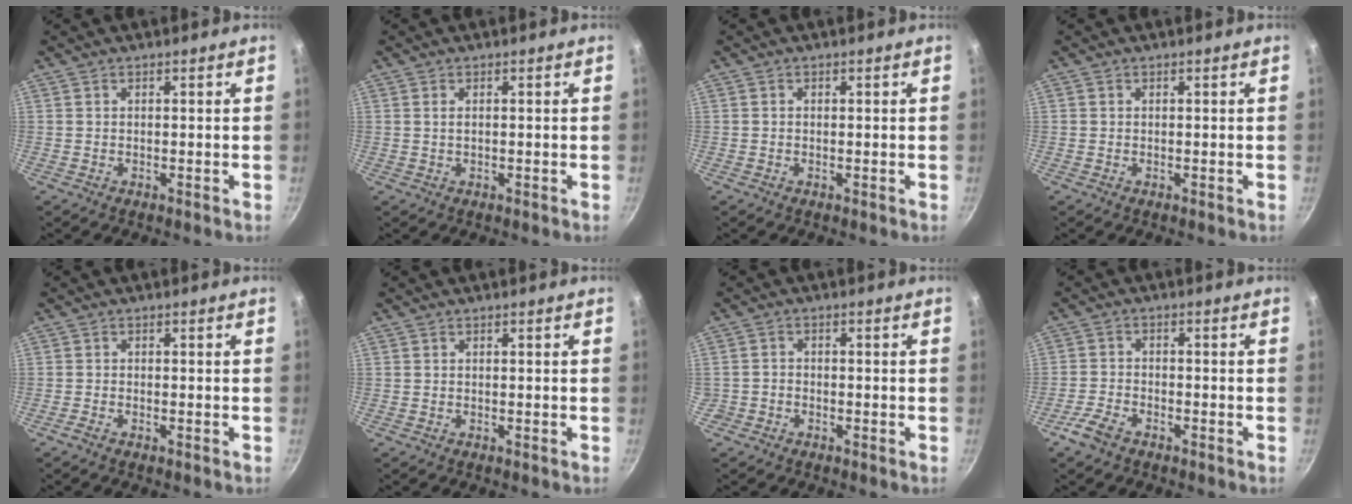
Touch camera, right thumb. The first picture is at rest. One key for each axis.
{"total": 1.0, "fx": 0.2, "fy": 0.5, "fz": 0.9, "tx": -0.016, "ty": 0.001, "tz": 0.003}
{"total": 0.0}
{"total": 0.0}
{"total": 1.0, "fx": -0.7, "fy": 0.2, "fz": 0.6, "tx": -0.023, "ty": 0.007, "tz": -0.021}
{"total": 0.0}
{"total": 1.8, "fx": -1.1, "fy": 1.4, "fz": 0.3, "tx": 0.001, "ty": 0.016, "tz": -0.020}
{"total": 4.7, "fx": -3.2, "fy": 2.3, "fz": 2.6, "tx": -0.061, "ty": 0.021, "tz": -0.067}